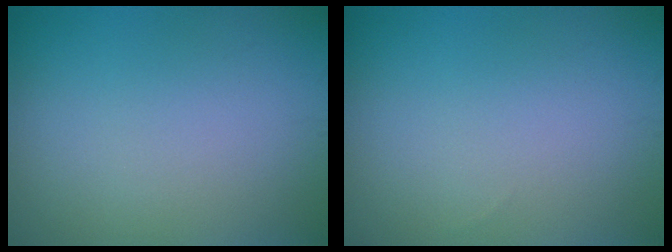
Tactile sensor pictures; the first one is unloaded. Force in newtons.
{"total": 0.0}